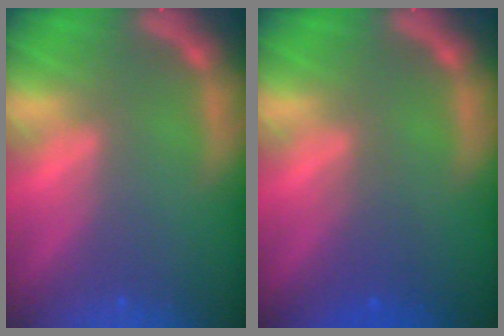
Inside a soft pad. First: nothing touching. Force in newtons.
{"total": 1.9}